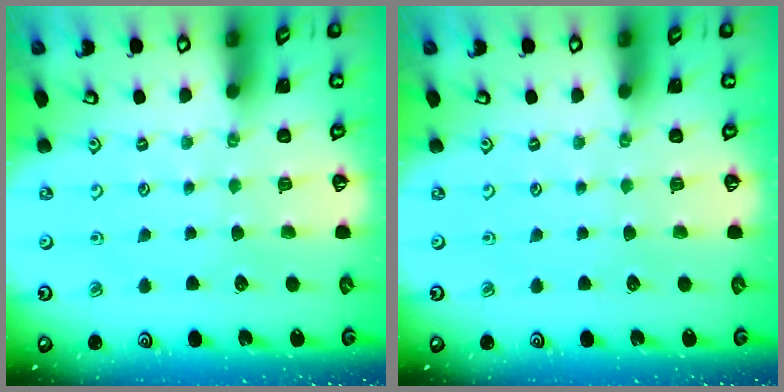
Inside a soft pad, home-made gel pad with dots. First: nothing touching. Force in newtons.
{"total": 0.0}